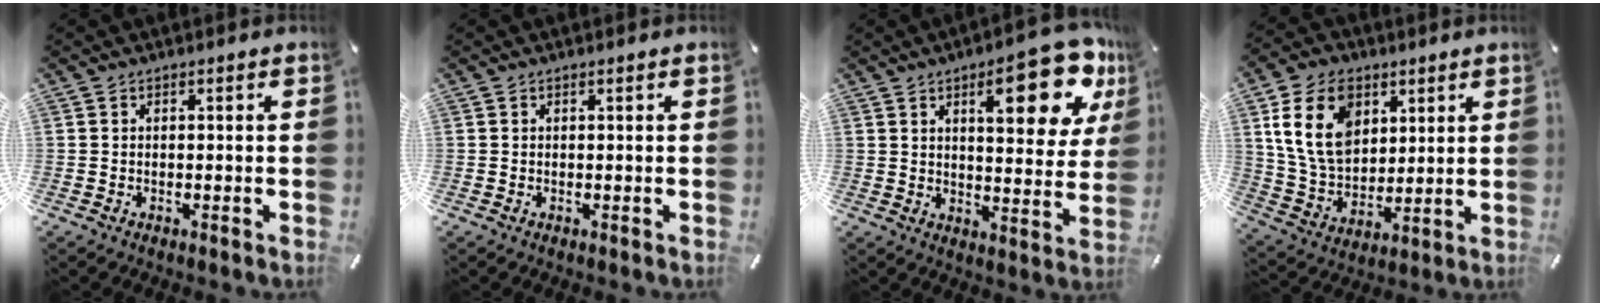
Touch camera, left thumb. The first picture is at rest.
{"total": 0.0}
{"total": 18.5, "force": [9.4, 6.6, 14.5], "torque": [-0.184, -0.052, 0.140]}
{"total": 15.0, "force": [6.2, 10.7, 8.4], "torque": [-0.190, -0.010, 0.117]}